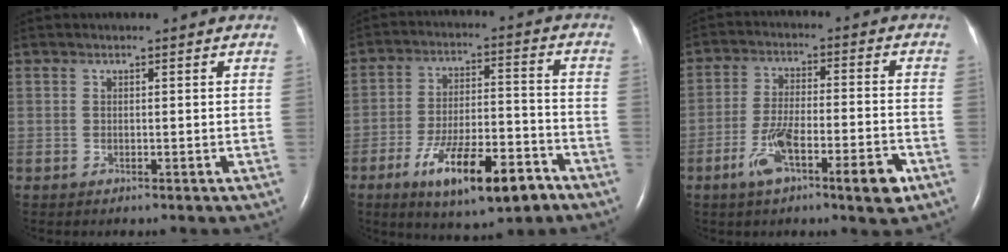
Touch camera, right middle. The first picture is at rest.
{"total": 14.0, "force": [-8.0, 3.8, 10.9], "torque": [-0.186, -0.001, -0.123]}
{"total": 10.6, "force": [-5.3, 1.8, 9.0], "torque": [-0.159, -0.001, -0.086]}